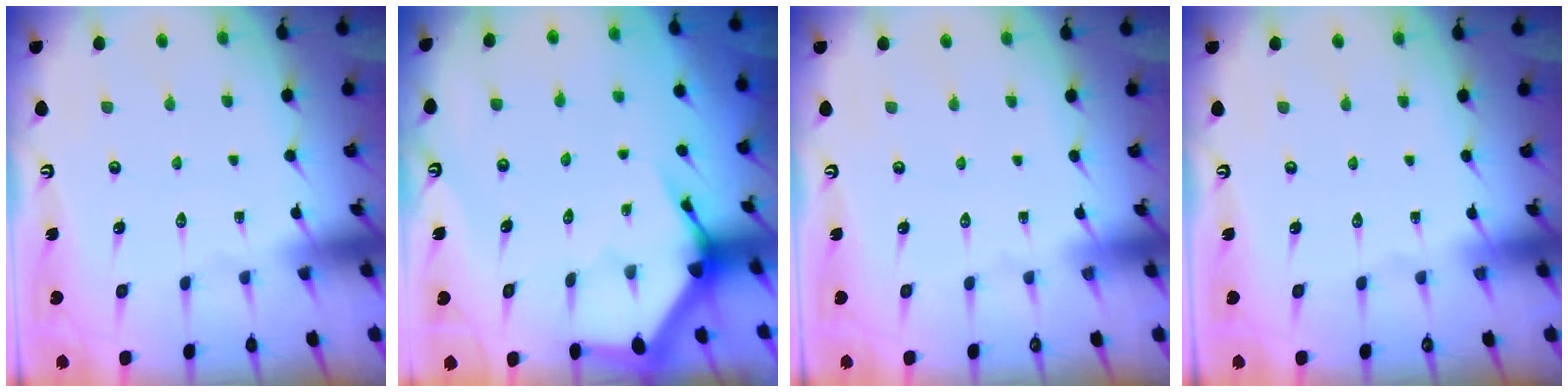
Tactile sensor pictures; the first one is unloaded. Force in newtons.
{"total": 3.6, "press": 3.6, "slide": 0.5}
{"total": 0.0}
{"total": 0.0}